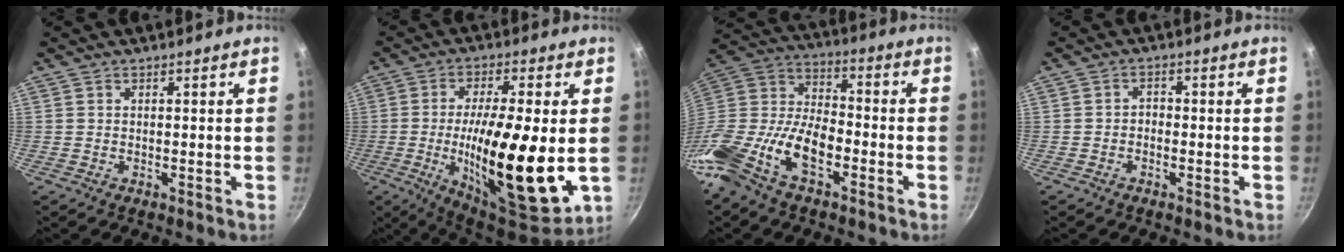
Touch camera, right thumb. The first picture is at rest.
{"total": 21.7, "force": [-2.0, 6.4, 20.6], "torque": [-0.332, -0.012, -0.030]}
{"total": 20.7, "force": [-9.3, 11.0, 14.9], "torque": [-0.284, 0.048, -0.201]}
{"total": 1.6, "force": [-0.7, 1.2, 0.8], "torque": [-0.011, 0.011, -0.016]}